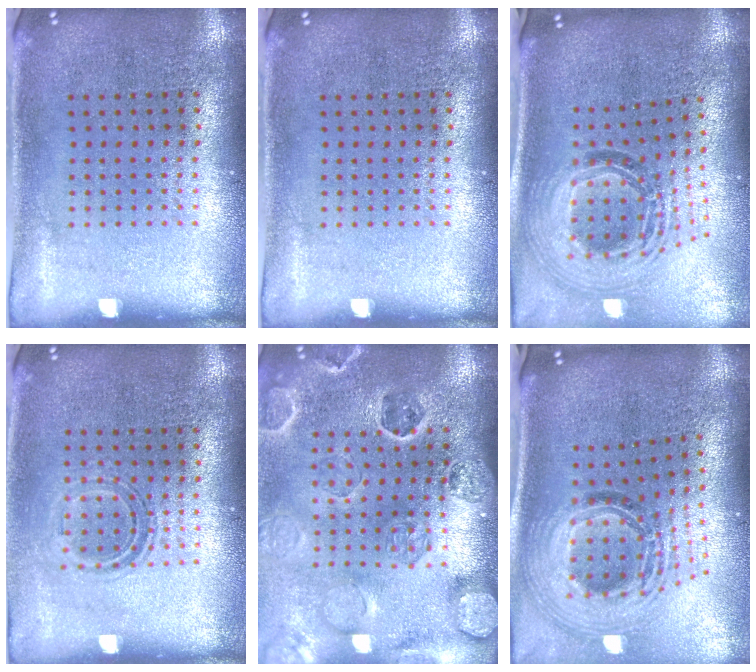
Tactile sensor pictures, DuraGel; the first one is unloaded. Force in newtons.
{"total": 0.0}
{"total": 1.9, "press": 1.6, "slide": 1.0}
{"total": 1.1, "press": 0.9, "slide": 0.7}
{"total": 2.7, "press": 2.7, "slide": 0.3}
{"total": 2.1, "press": 1.6, "slide": 1.4}